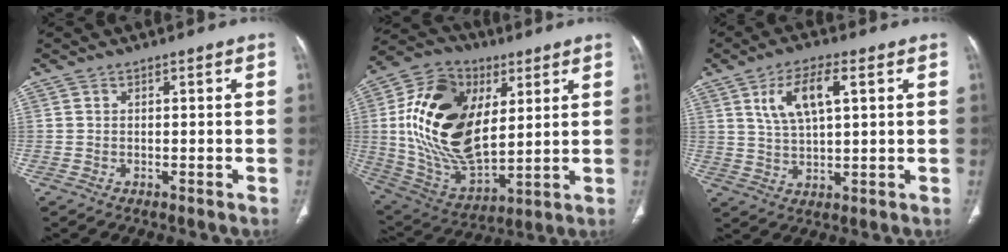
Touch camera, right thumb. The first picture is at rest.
{"total": 24.4, "force": [5.2, 14.5, 19.0], "torque": [-0.345, -0.024, 0.096]}
{"total": 9.0, "force": [3.4, 3.5, 7.6], "torque": [-0.145, -0.003, 0.068]}